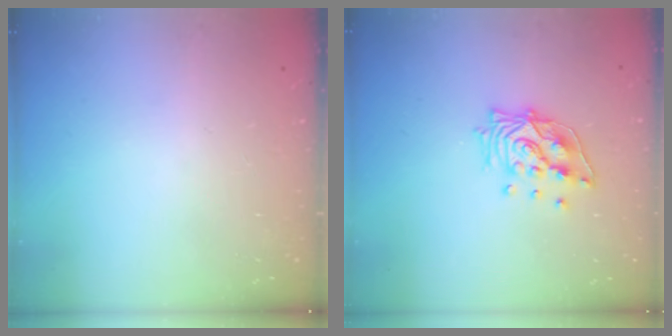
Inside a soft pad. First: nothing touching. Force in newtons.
{"total": 14.1, "press": 14.0, "slide": 1.8}